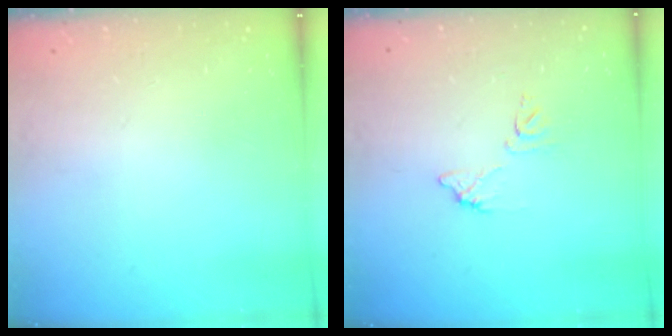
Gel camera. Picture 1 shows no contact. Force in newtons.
{"total": 6.6, "press": 6.6, "slide": 0.4}